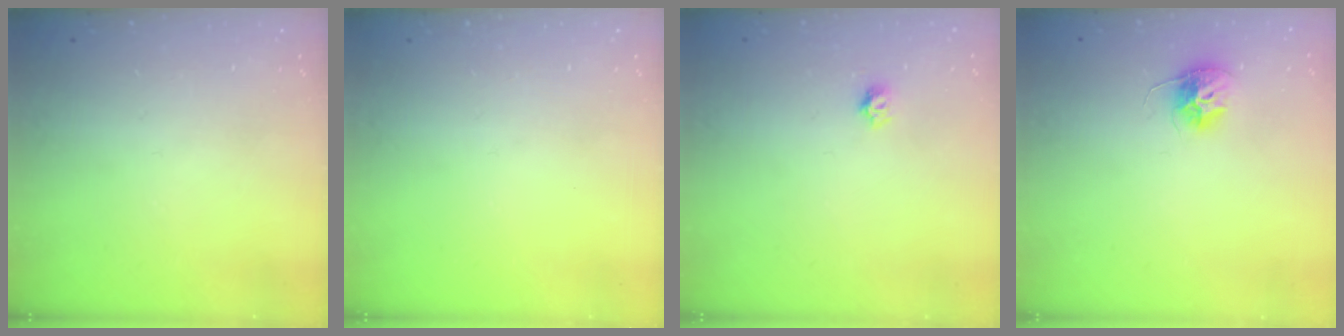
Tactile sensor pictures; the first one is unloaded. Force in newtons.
{"total": 0.0}
{"total": 3.7, "press": 3.6, "slide": 0.2}
{"total": 10.1, "press": 10.1, "slide": 0.7}